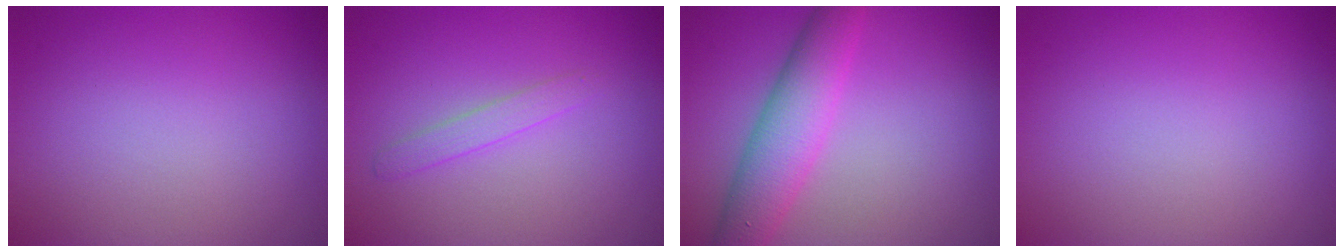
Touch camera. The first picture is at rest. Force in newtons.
{"total": 1.3, "press": 1.3, "slide": 0.0}
{"total": 5.1, "press": 5.1, "slide": 0.1}
{"total": 0.0}